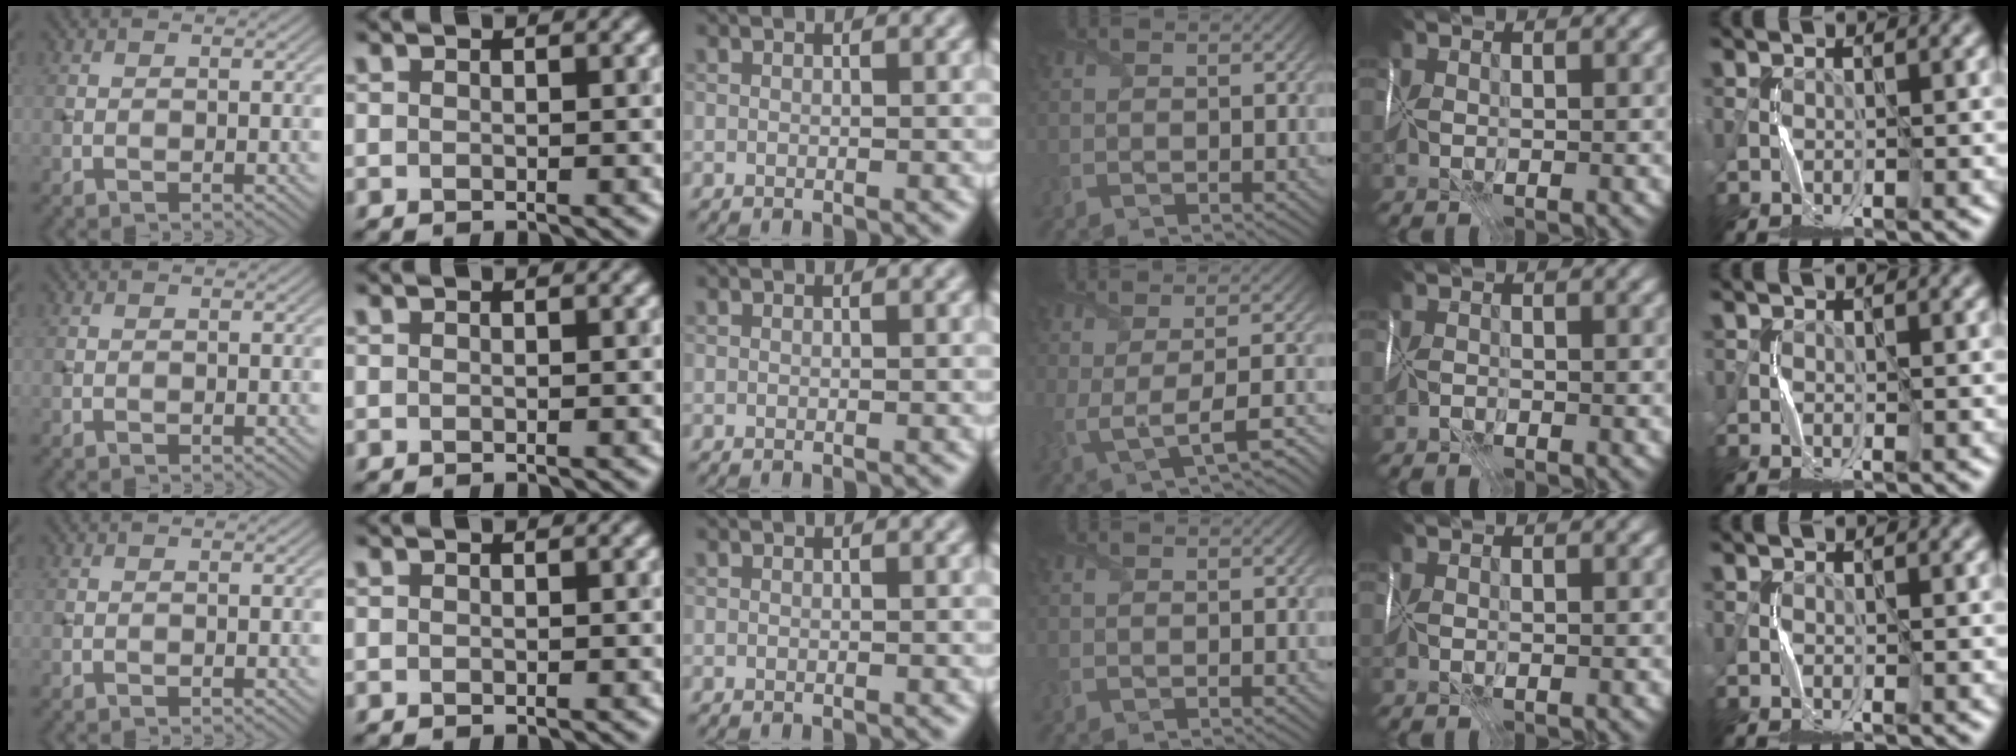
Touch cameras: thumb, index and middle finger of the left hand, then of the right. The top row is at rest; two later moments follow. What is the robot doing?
{"motion": "fold", "object": "wrapping paper"}